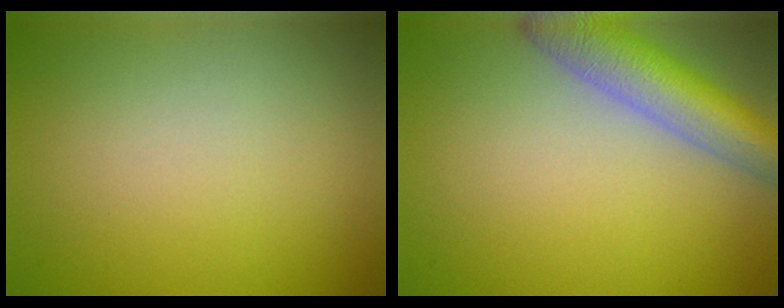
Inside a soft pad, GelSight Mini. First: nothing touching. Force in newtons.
{"total": 6.5, "press": 6.4, "slide": 0.6}